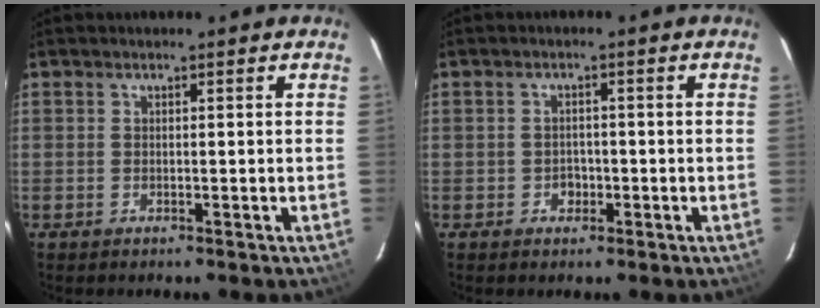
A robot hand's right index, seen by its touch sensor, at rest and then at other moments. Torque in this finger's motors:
{"motor_torque": [0.01, 0.06, 0.03, 0.00]}